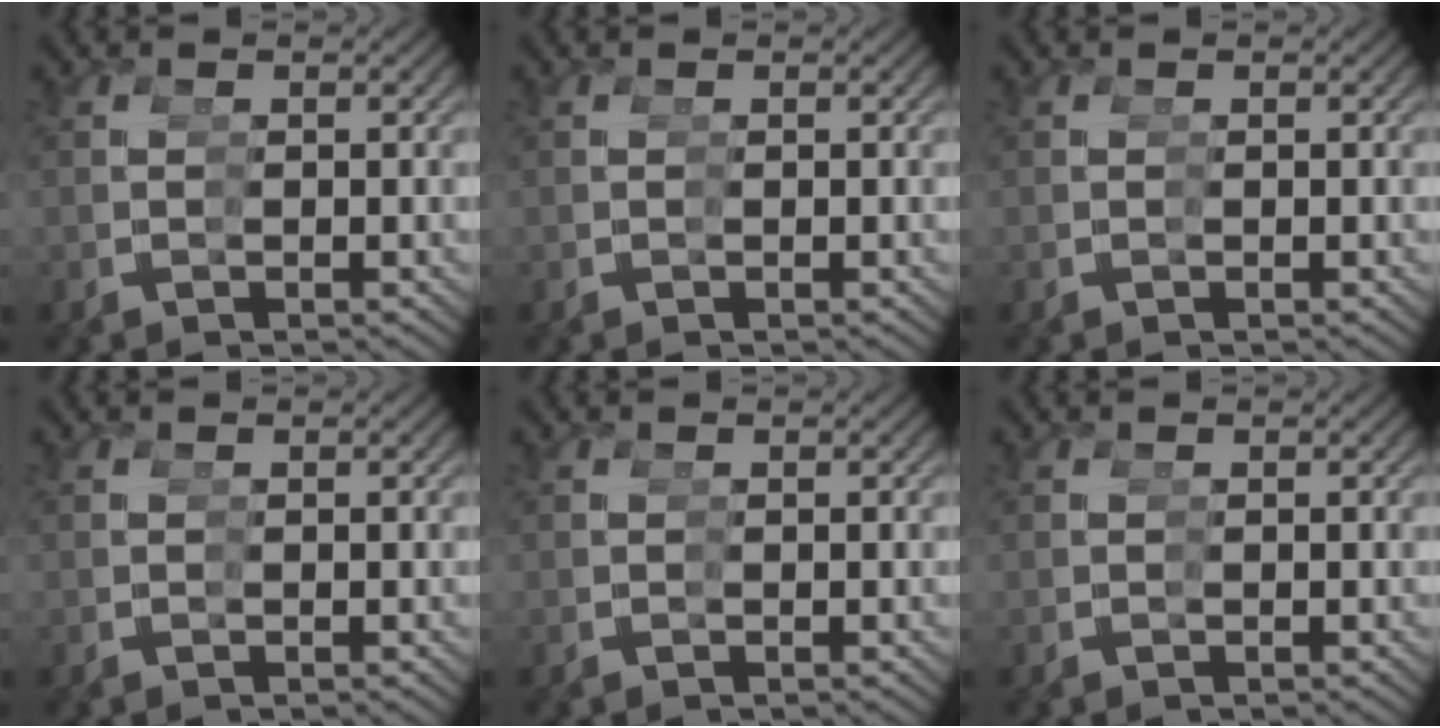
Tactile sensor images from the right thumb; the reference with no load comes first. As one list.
[{"total": 0.0}, {"total": 0.0}, {"total": 0.0}, {"total": 0.0}, {"total": 0.0}]